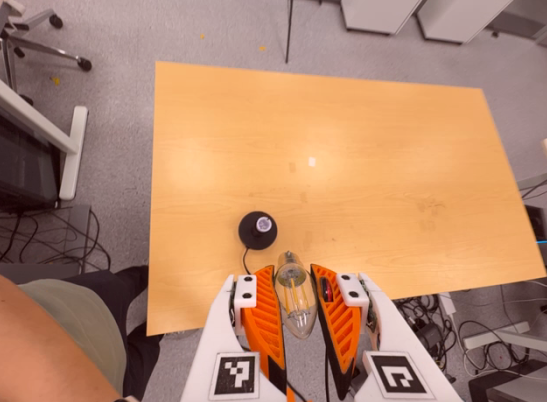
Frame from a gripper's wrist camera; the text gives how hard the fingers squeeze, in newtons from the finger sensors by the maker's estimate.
{"total": 21.4, "left": 23.4, "right": 19.4}